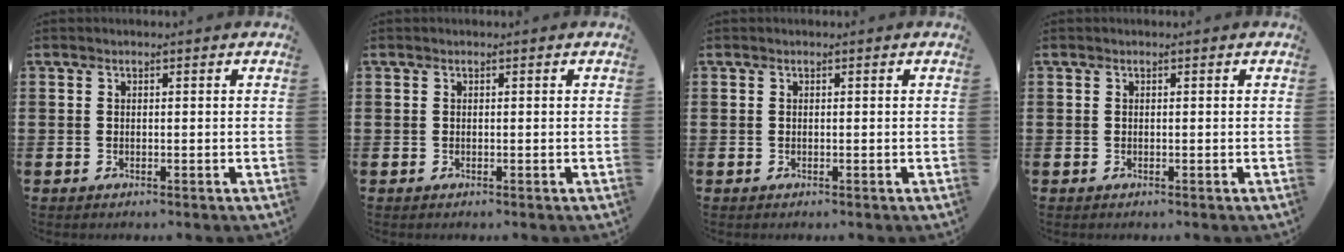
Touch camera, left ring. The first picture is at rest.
{"total": 0.0}
{"total": 0.0}
{"total": 0.0}